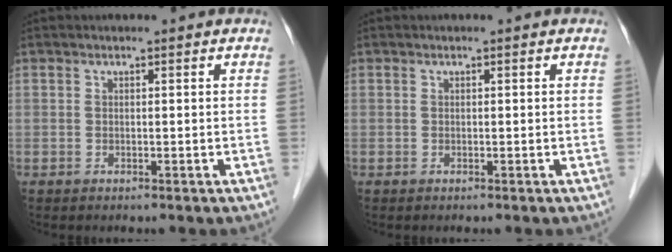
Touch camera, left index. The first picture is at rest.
{"total": 0.0}